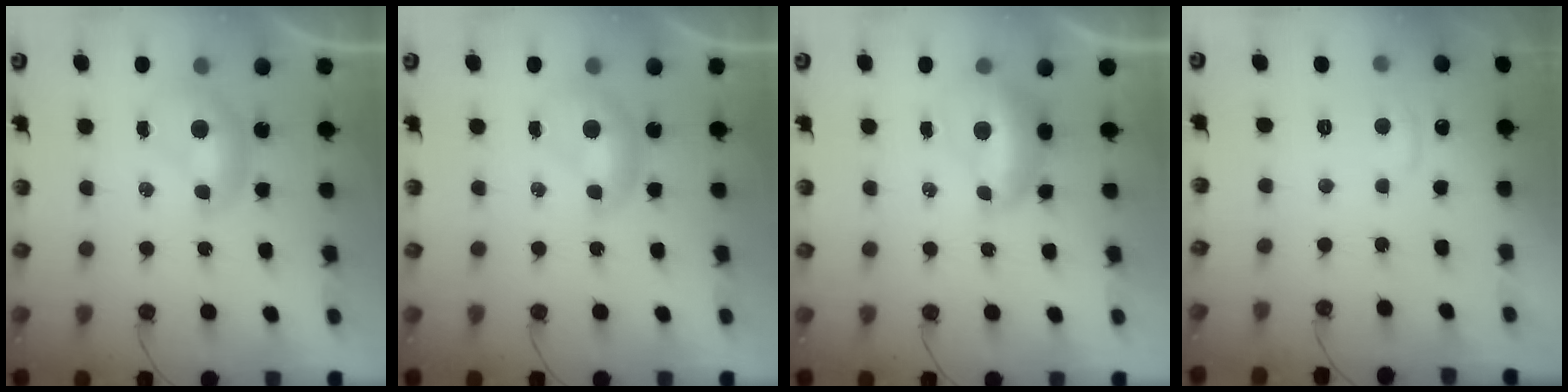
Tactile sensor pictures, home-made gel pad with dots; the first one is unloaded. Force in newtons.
{"total": 0.0}
{"total": 2.9, "press": 2.7, "slide": 0.8}
{"total": 0.8, "press": 0.2, "slide": 0.8}